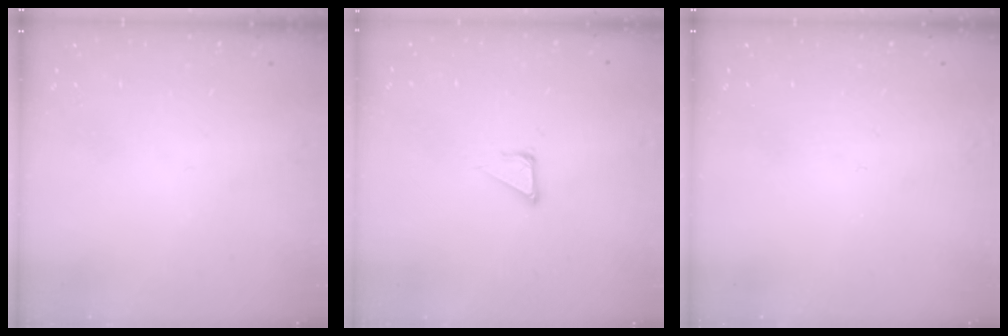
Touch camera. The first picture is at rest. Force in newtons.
{"total": 3.4, "press": 3.4, "slide": 0.2}
{"total": 0.0}